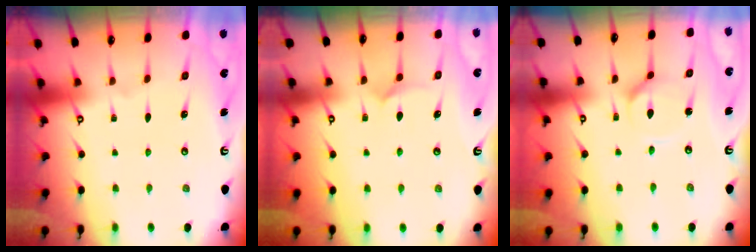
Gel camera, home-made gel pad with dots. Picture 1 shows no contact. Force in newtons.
{"total": 5.6, "press": 5.6, "slide": 0.1}
{"total": 4.1, "press": 4.1, "slide": 0.4}